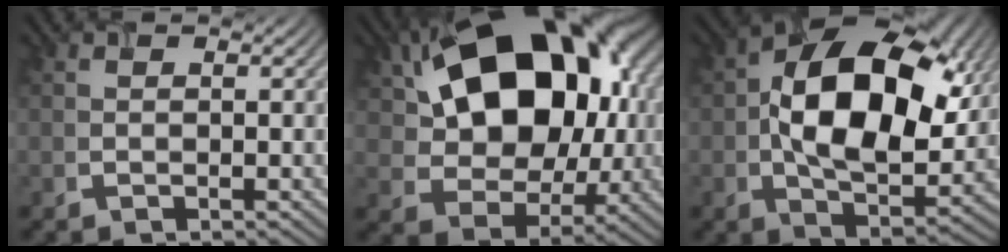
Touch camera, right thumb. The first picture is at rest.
{"total": 18.1, "force": [4.9, 12.3, 12.3], "torque": [-0.205, 0.007, 0.089]}
{"total": 16.4, "force": [2.3, 9.6, 13.0], "torque": [-0.229, 0.004, 0.041]}